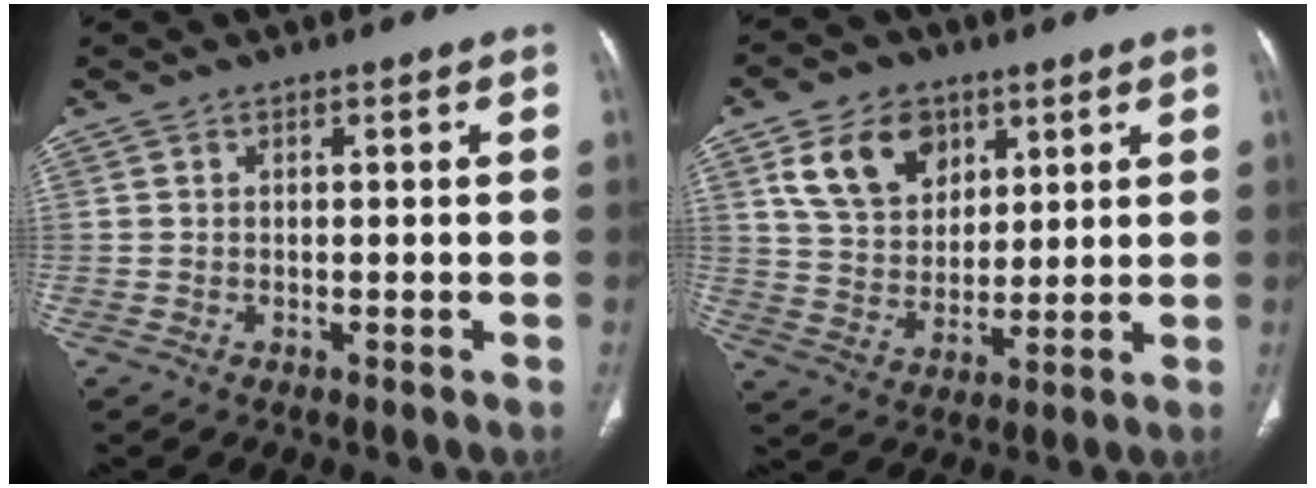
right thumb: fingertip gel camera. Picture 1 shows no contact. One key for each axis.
{"total": 12.3, "fx": 5.8, "fy": 8.9, "fz": 6.3, "tx": -0.080, "ty": -0.021, "tz": 0.112}